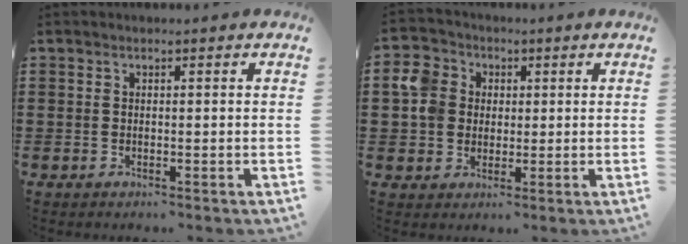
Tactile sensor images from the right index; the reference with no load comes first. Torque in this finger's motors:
{"motor_torque": [0.51, -0.12, 0.22, 0.08]}